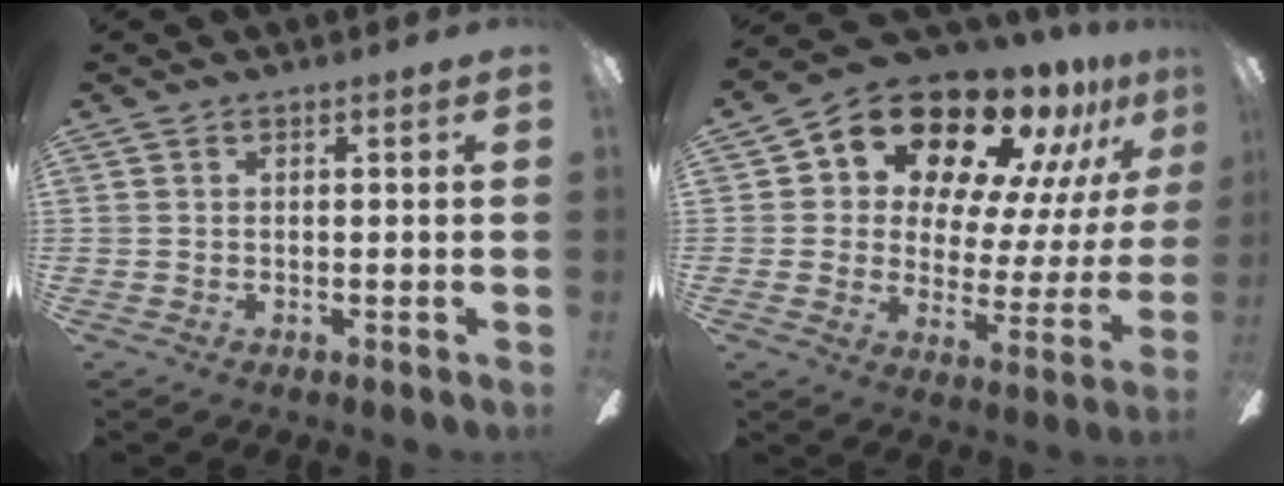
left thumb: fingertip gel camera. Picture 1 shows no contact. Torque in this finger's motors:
{"motor_torque": [0.45, 0.84, 1.41, -1.36, 0.11]}